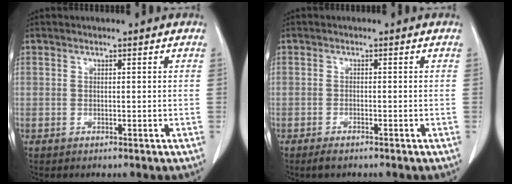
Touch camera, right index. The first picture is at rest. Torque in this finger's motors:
{"motor_torque": [0.12, -0.07, 0.04, 0.02]}